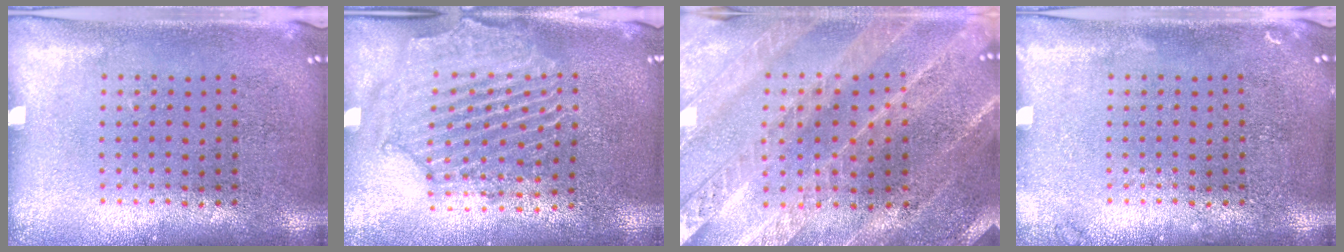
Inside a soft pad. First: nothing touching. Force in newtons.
{"total": 2.3, "press": 2.1, "slide": 0.7}
{"total": 2.4, "press": 2.4, "slide": 0.3}
{"total": 0.7, "press": 0.7, "slide": 0.1}